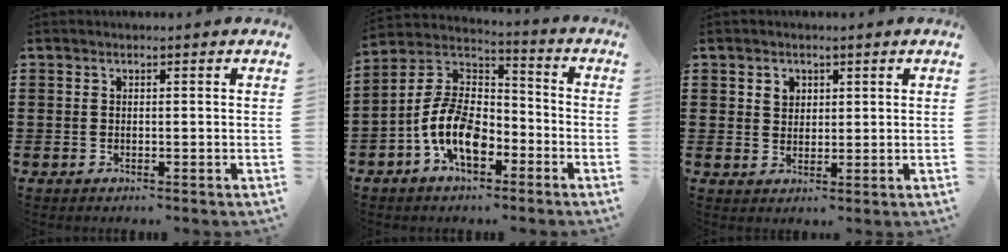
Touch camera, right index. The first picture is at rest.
{"total": 10.3, "force": [-4.3, 5.6, 7.5], "torque": [-0.184, -0.009, -0.090]}
{"total": 2.1, "force": [1.0, 1.8, 0.6], "torque": [-0.019, 0.009, 0.019]}